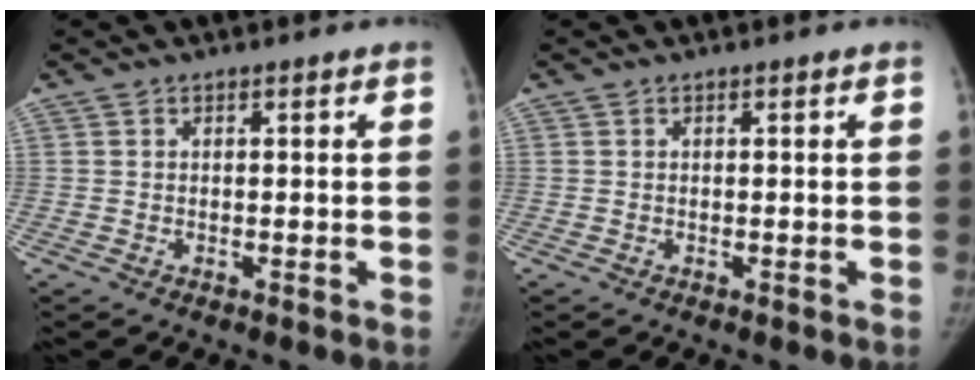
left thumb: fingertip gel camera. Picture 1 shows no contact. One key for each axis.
{"total": 0.0}